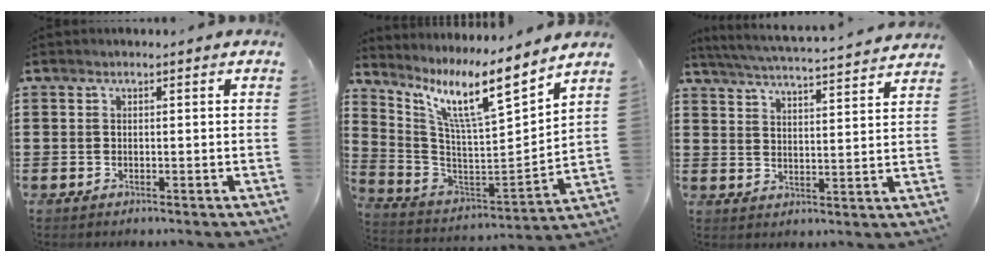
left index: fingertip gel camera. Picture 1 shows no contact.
{"total": 11.4, "force": [7.7, 1.2, 8.4], "torque": [-0.182, -0.051, 0.120]}
{"total": 4.8, "force": [4.6, -0.7, 1.1], "torque": [-0.044, -0.038, 0.076]}